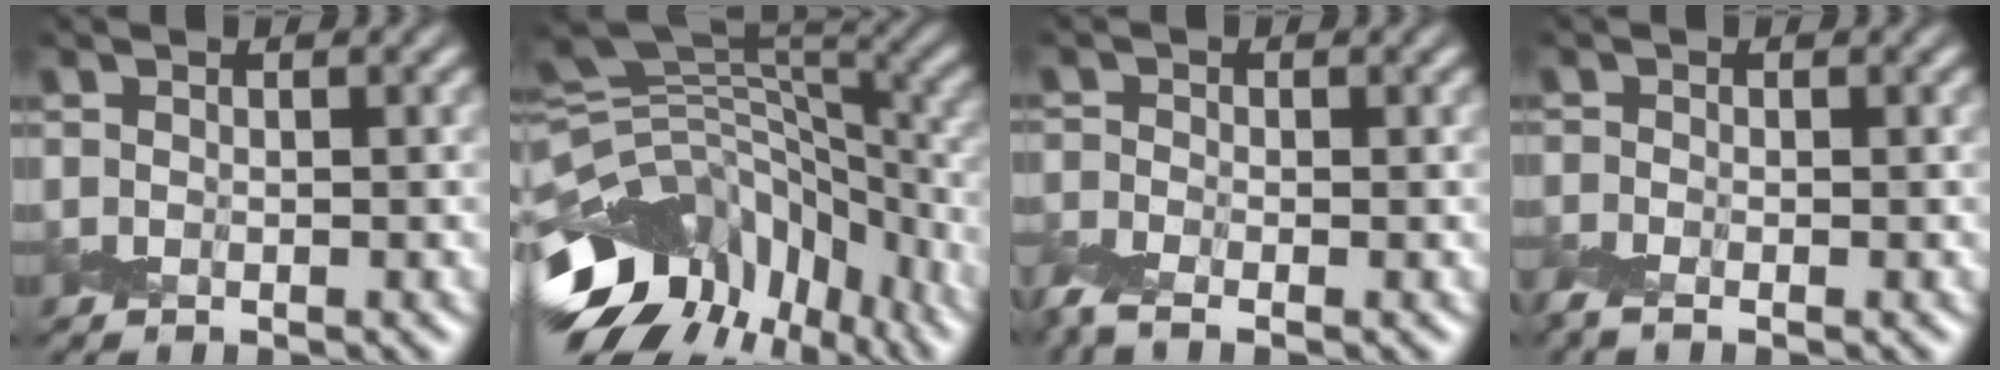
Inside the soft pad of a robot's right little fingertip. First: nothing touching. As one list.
[{"total": 12.7, "force": [-7.2, 7.9, 6.8], "torque": [-0.142, 0.028, -0.118]}, {"total": 3.3, "force": [-2.0, 1.5, 2.2], "torque": [-0.062, -0.004, -0.053]}, {"total": 2.2, "force": [-1.1, 1.1, 1.5], "torque": [-0.048, 0.000, -0.030]}]